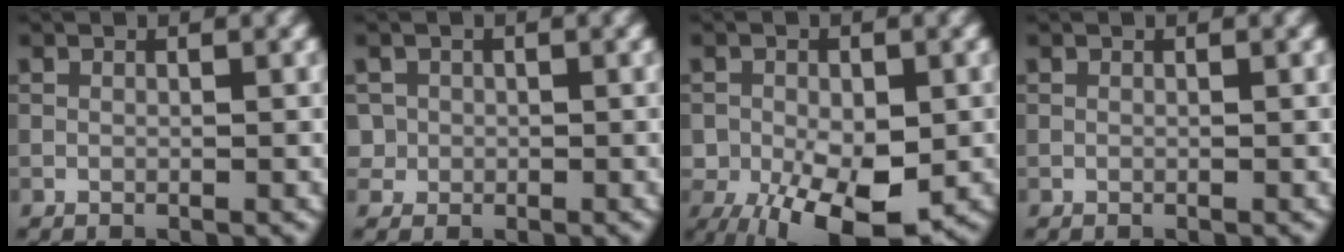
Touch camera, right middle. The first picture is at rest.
{"total": 1.6, "force": [0.1, 1.6, 0.2], "torque": [0.002, -0.003, 0.009]}
{"total": 10.9, "force": [-4.5, 5.9, 7.9], "torque": [-0.131, -0.039, -0.059]}
{"total": 0.0}